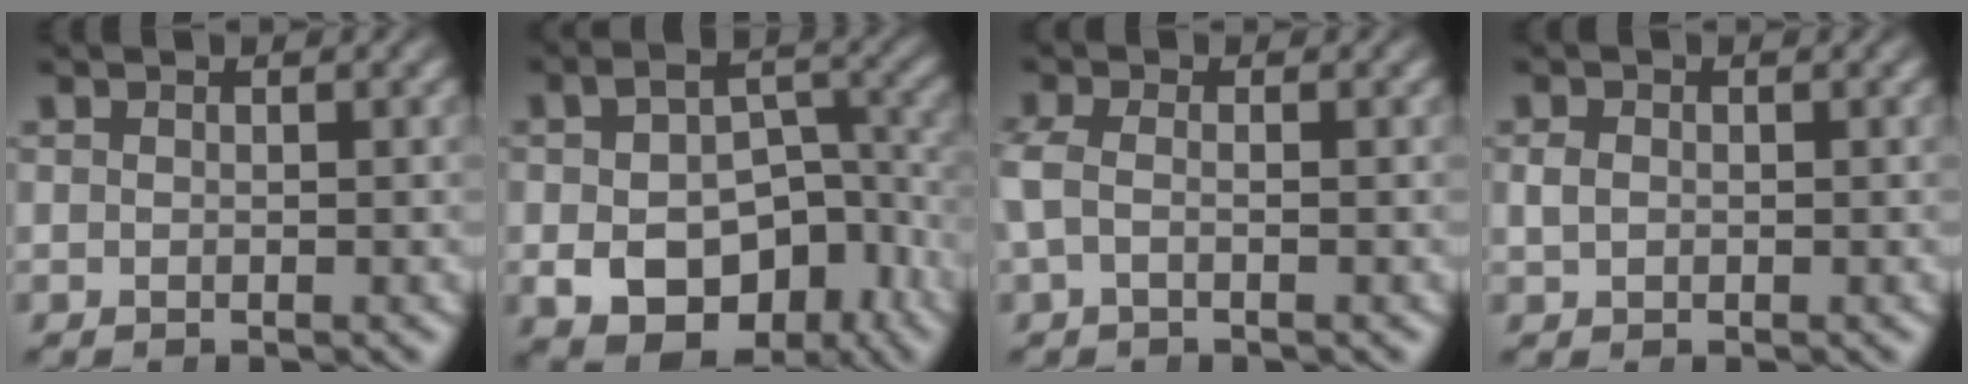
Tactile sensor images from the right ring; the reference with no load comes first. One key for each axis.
{"total": 12.1, "fx": -4.0, "fy": 8.9, "fz": 7.1, "tx": -0.109, "ty": -0.047, "tz": -0.046}
{"total": 2.1, "fx": -0.1, "fy": 1.3, "fz": 1.7, "tx": -0.048, "ty": 0.001, "tz": -0.001}
{"total": 0.7, "fx": 0.1, "fy": 0.5, "fz": 0.5, "tx": -0.008, "ty": -0.004, "tz": 0.009}